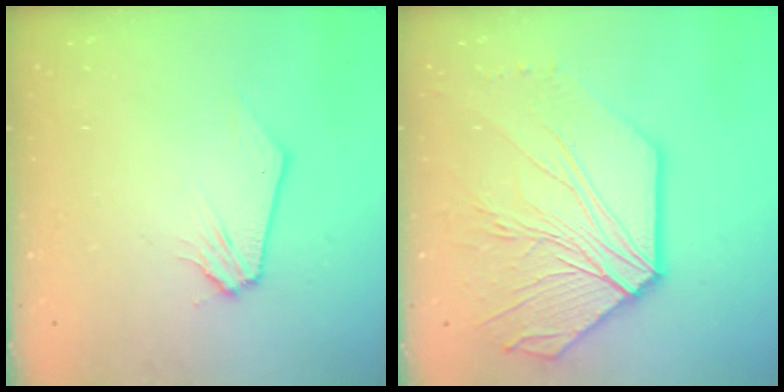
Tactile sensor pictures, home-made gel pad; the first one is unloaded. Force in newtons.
{"total": 13.6, "press": 13.5, "slide": 1.7}